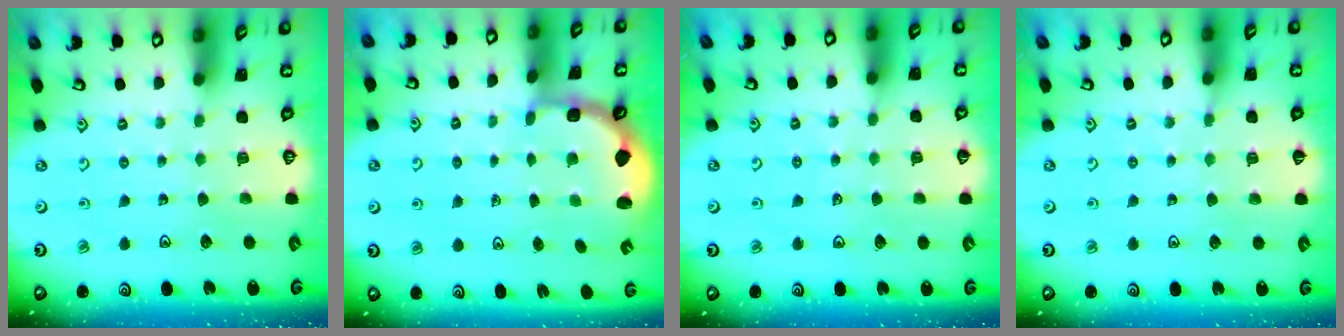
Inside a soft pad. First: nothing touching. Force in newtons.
{"total": 2.6, "press": 1.8, "slide": 1.9}
{"total": 3.4, "press": 3.4, "slide": 0.7}
{"total": 2.7, "press": 2.7, "slide": 0.4}